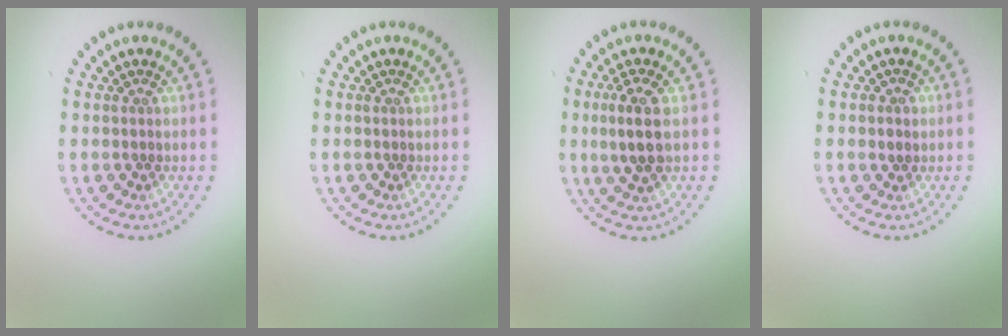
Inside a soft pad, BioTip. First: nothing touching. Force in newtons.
{"total": 0.0}
{"total": 3.0, "press": 2.8, "slide": 1.1}
{"total": 0.8, "press": 0.8, "slide": 0.3}